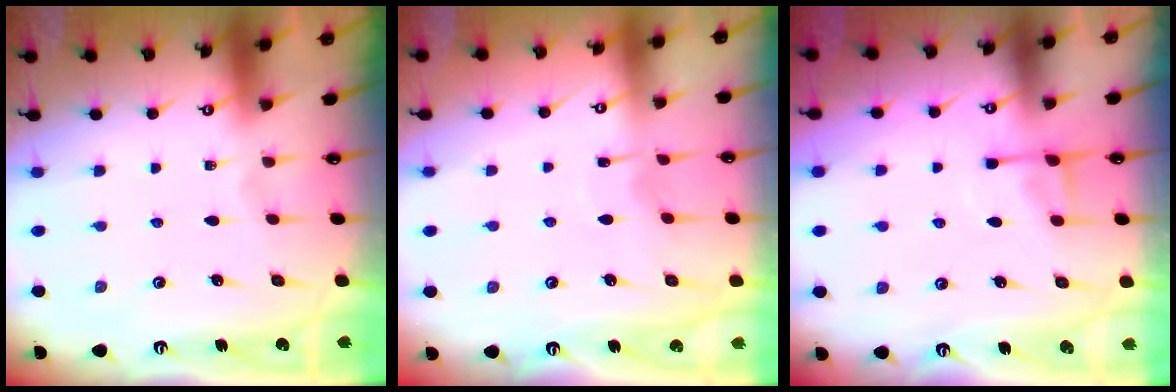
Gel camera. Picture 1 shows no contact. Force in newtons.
{"total": 5.1, "press": 5.0, "slide": 0.6}
{"total": 5.3, "press": 5.2, "slide": 0.9}